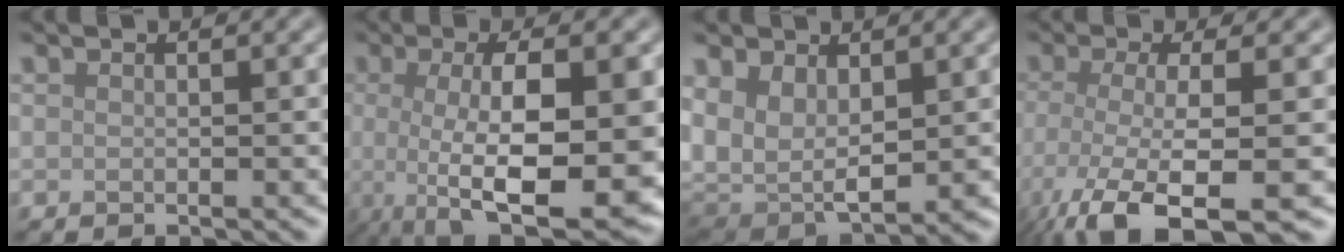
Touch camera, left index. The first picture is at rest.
{"total": 10.5, "force": [-1.1, 3.3, 9.9], "torque": [-0.159, -0.019, -0.013]}
{"total": 7.2, "force": [0.8, 5.0, 5.1], "torque": [-0.128, -0.018, 0.023]}
{"total": 9.4, "force": [-5.1, 2.6, 7.5], "torque": [-0.134, -0.026, -0.087]}